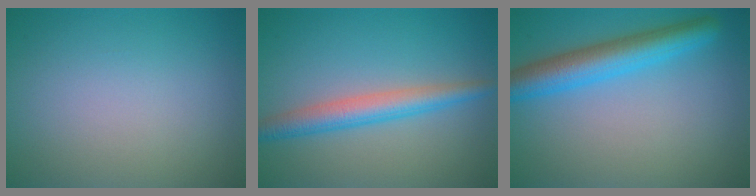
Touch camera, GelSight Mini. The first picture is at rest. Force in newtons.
{"total": 3.8, "press": 3.8, "slide": 0.1}
{"total": 5.2, "press": 5.2, "slide": 0.2}